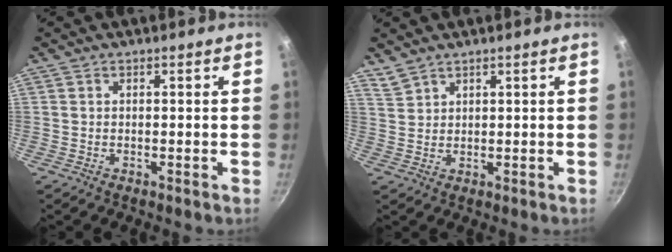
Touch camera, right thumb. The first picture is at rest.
{"total": 2.8, "force": [2.5, 1.0, 0.6], "torque": [-0.012, 0.001, 0.059]}